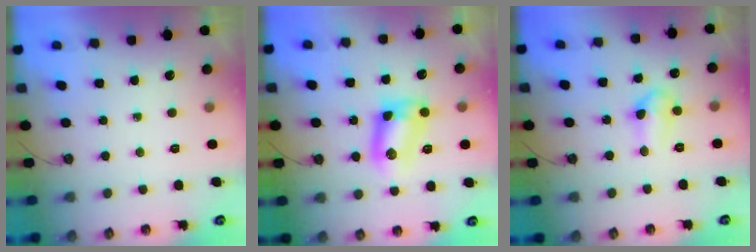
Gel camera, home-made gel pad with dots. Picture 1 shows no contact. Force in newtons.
{"total": 10.3, "press": 9.6, "slide": 3.6}
{"total": 8.3, "press": 7.4, "slide": 3.8}